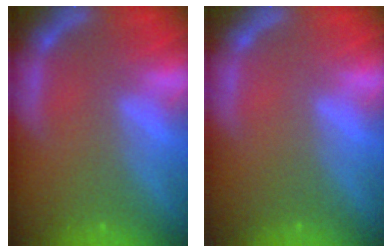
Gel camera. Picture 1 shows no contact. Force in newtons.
{"total": 0.0}